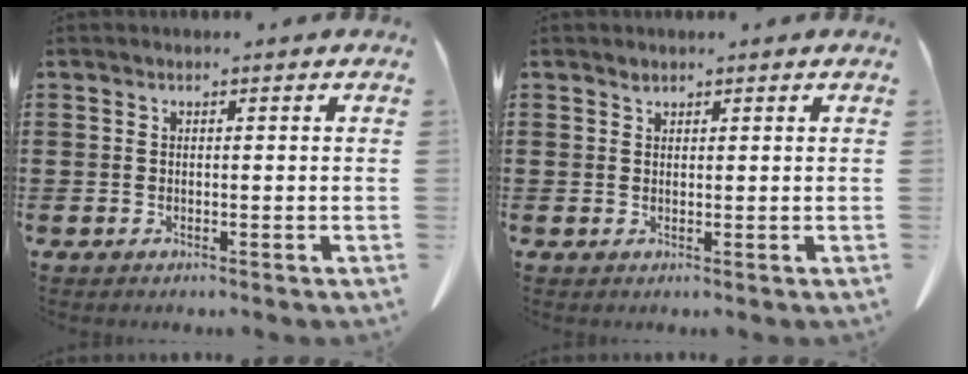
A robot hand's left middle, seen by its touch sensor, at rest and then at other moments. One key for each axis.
{"total": 0.9, "fx": 0.8, "fy": 0.4, "fz": 0.1, "tx": -0.005, "ty": -0.001, "tz": 0.017}